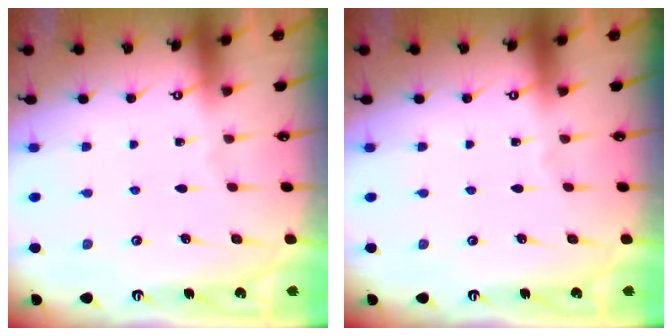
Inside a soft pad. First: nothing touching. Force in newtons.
{"total": 0.0}